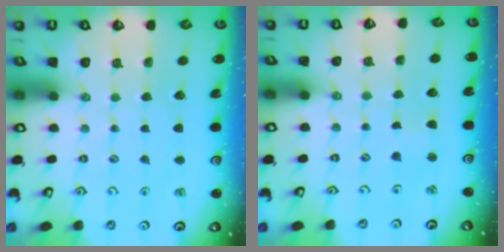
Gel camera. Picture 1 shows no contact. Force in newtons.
{"total": 1.5, "press": 1.5, "slide": 0.1}